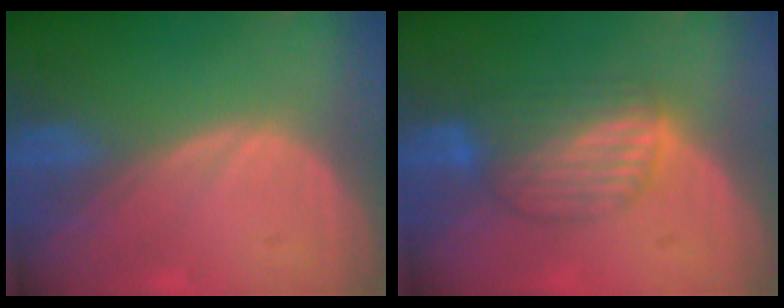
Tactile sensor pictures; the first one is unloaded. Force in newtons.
{"total": 6.4, "press": 6.3, "slide": 0.7}